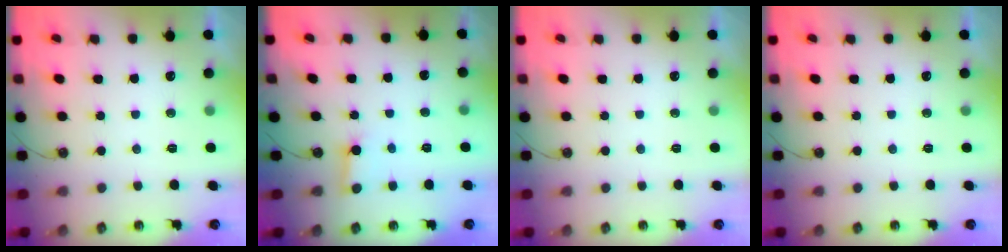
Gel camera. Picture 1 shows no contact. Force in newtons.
{"total": 2.8, "press": 2.8, "slide": 0.3}
{"total": 0.0}
{"total": 0.0}